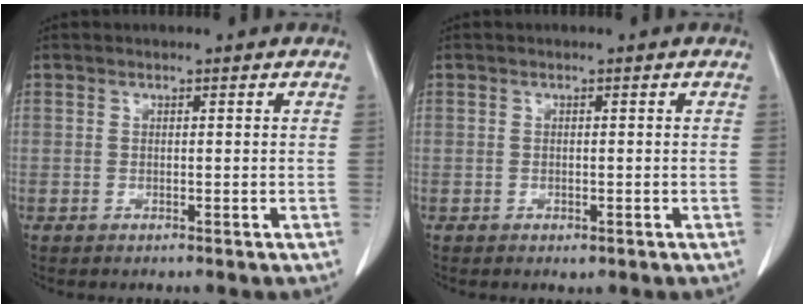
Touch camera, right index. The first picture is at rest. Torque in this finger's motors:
{"motor_torque": [0.20, -0.15, 0.05, 0.02]}